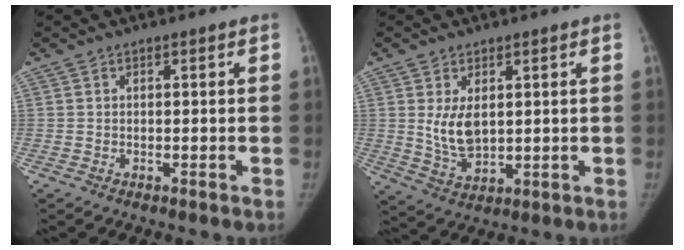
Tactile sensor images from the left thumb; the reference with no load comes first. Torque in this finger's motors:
{"motor_torque": [1.00, 0.96, 0.75, -0.16, 0.02]}